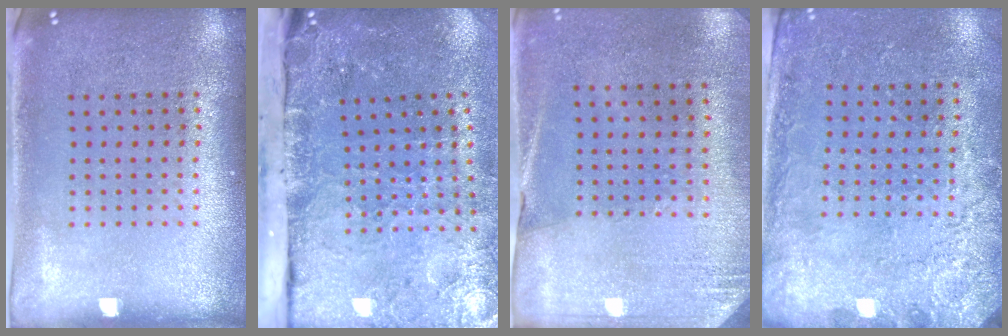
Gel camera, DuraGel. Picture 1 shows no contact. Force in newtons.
{"total": 4.7, "press": 3.7, "slide": 2.8}
{"total": 2.7, "press": 2.4, "slide": 1.2}
{"total": 2.5, "press": 2.1, "slide": 1.3}